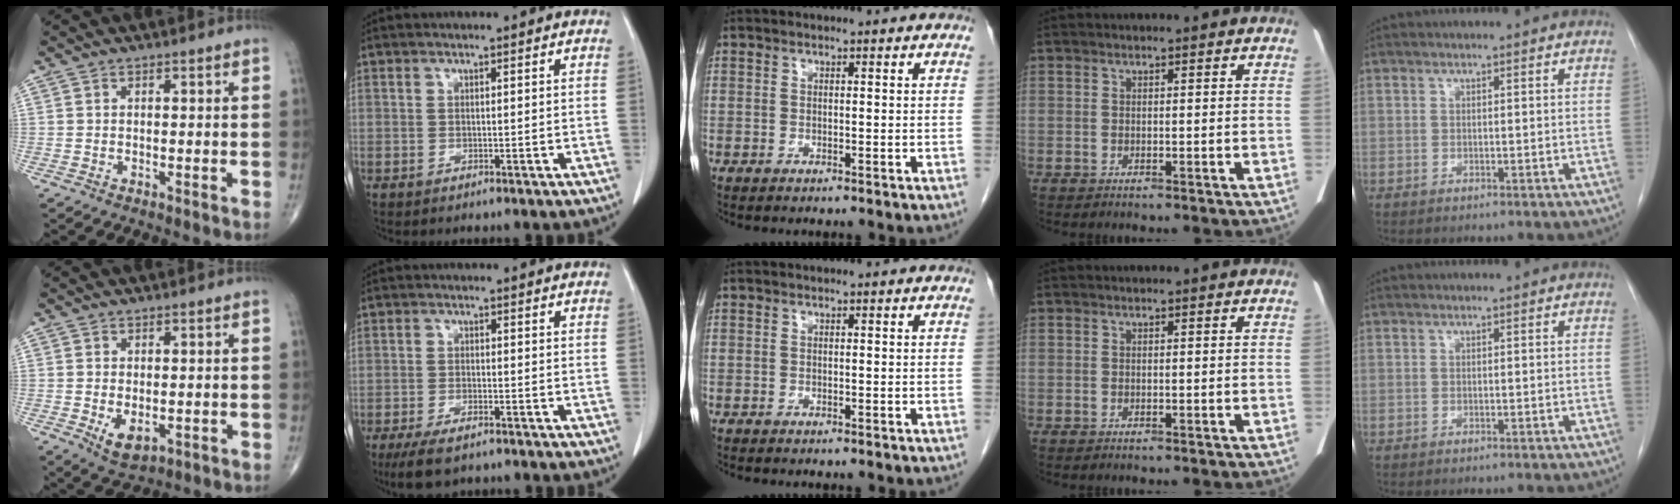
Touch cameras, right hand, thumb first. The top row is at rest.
{"thumb": {"total": 4.8, "force": [-1.1, 2.7, 3.8], "torque": [-0.059, -0.009, -0.006]}, "index": {"total": 5.7, "force": [-4.3, 1.7, 3.3], "torque": [-0.062, -0.010, -0.072]}}